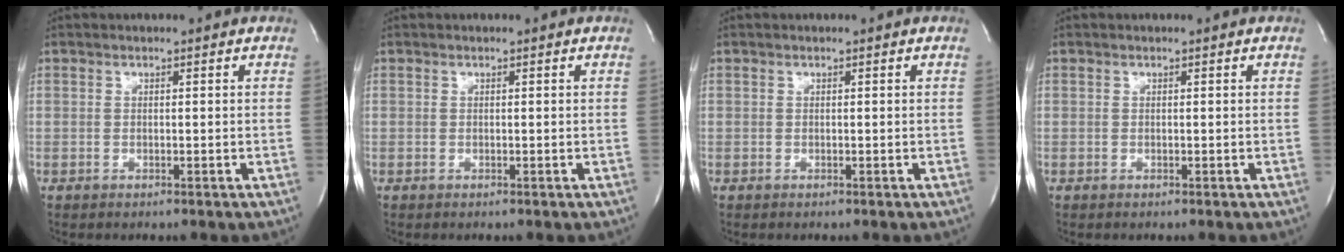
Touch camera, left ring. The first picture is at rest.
{"total": 0.0}
{"total": 0.0}
{"total": 0.0}